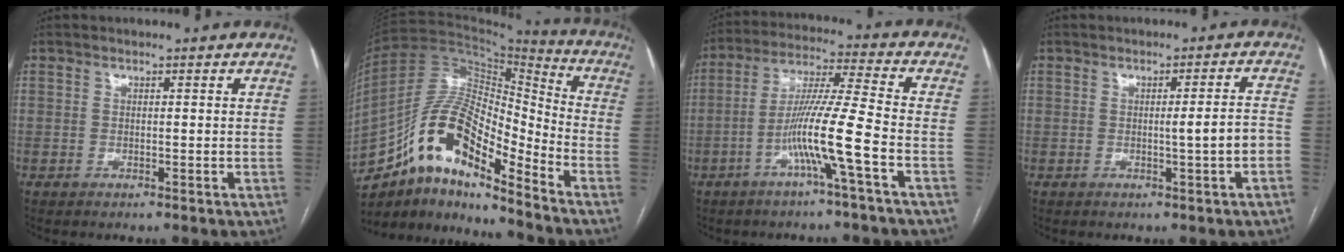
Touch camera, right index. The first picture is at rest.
{"total": 16.2, "force": [-10.7, 4.8, 11.2], "torque": [-0.202, 0.044, -0.184]}
{"total": 10.9, "force": [-4.2, -1.4, 9.9], "torque": [-0.188, 0.005, -0.082]}
{"total": 3.8, "force": [-1.1, -0.4, 3.6], "torque": [-0.046, 0.002, -0.016]}